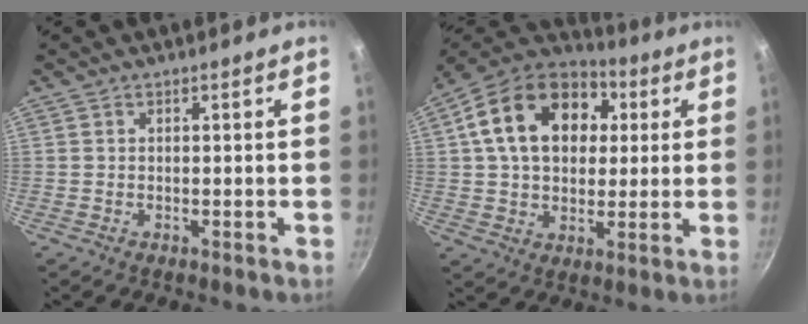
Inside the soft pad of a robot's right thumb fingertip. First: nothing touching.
{"total": 20.8, "force": [5.2, 14.8, 13.7], "torque": [-0.219, 0.020, 0.075]}